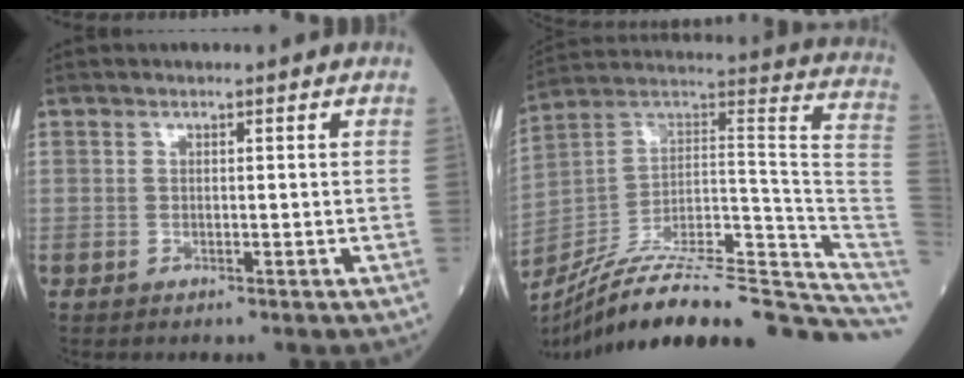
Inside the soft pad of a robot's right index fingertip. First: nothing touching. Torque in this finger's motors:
{"motor_torque": [-0.47, -1.67, -0.24, -0.03]}